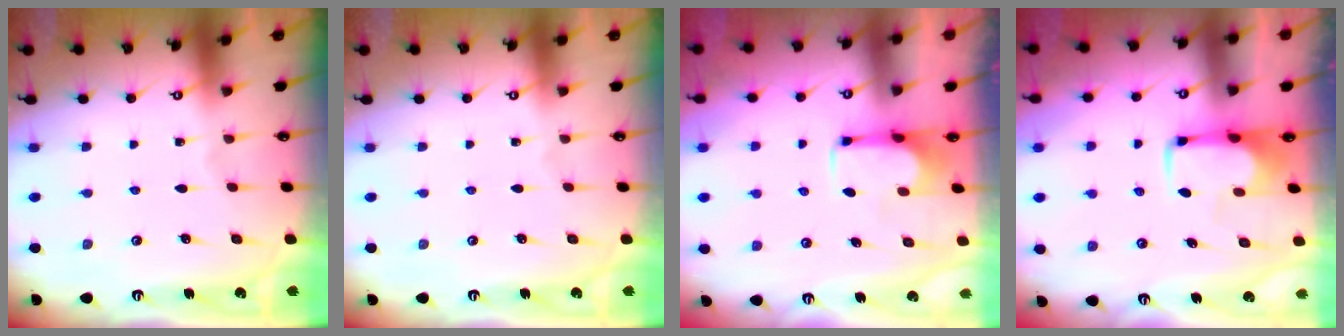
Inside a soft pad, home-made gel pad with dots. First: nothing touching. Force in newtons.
{"total": 0.0}
{"total": 2.1, "press": 1.9, "slide": 0.8}
{"total": 1.9, "press": 1.9, "slide": 0.4}